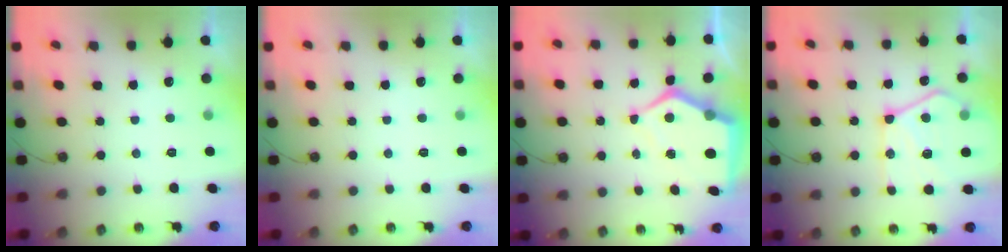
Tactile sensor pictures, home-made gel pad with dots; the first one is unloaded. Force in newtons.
{"total": 0.0}
{"total": 10.2, "press": 10.1, "slide": 1.1}
{"total": 17.4, "press": 17.3, "slide": 1.8}